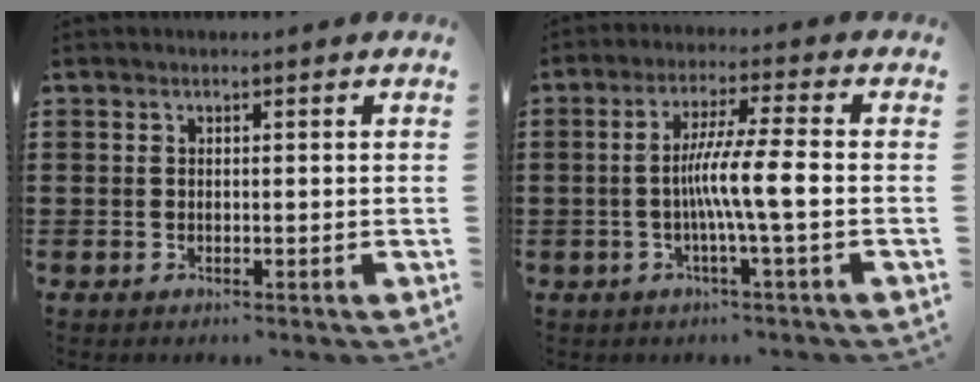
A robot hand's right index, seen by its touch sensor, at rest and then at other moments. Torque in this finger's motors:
{"motor_torque": [1.56, -0.59, 0.33, 0.21]}